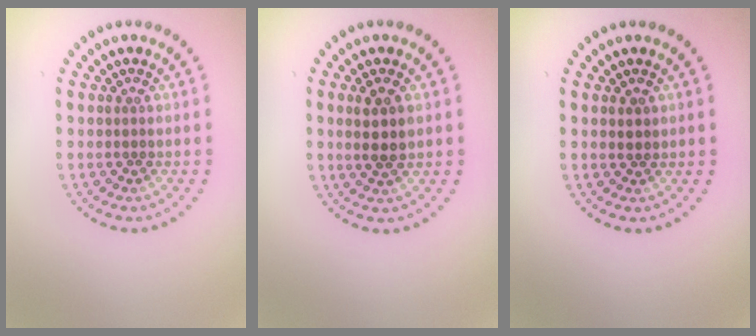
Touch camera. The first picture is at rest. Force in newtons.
{"total": 2.5, "press": 2.3, "slide": 0.8}
{"total": 0.9, "press": 0.8, "slide": 0.4}